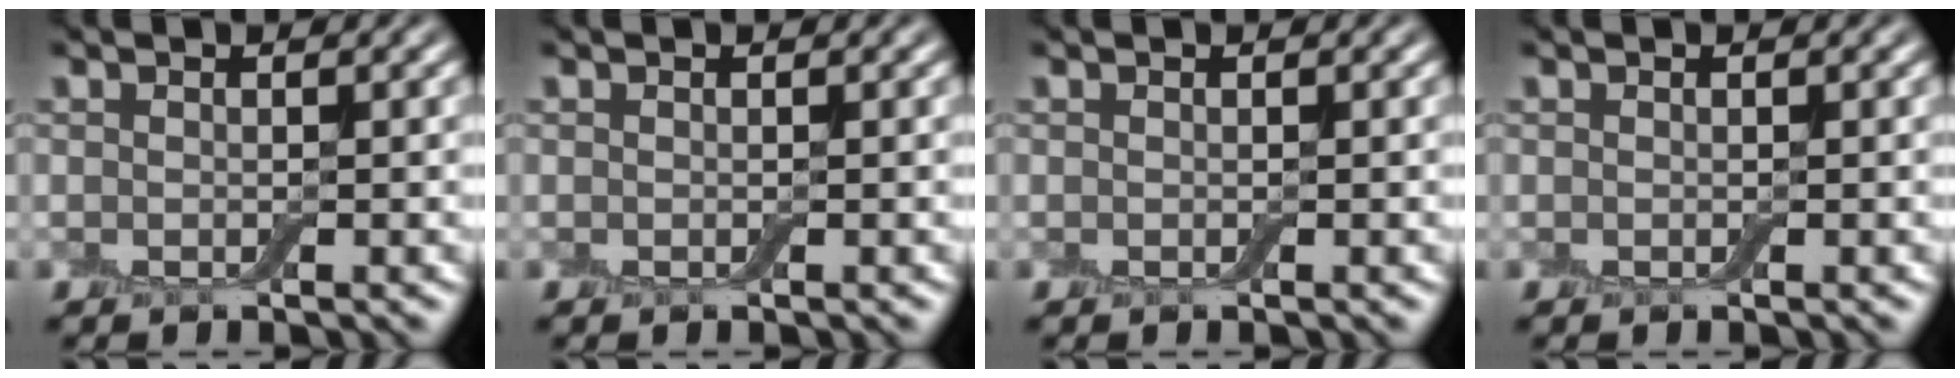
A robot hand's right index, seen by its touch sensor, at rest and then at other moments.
{"total": 0.0}
{"total": 0.0}
{"total": 0.0}